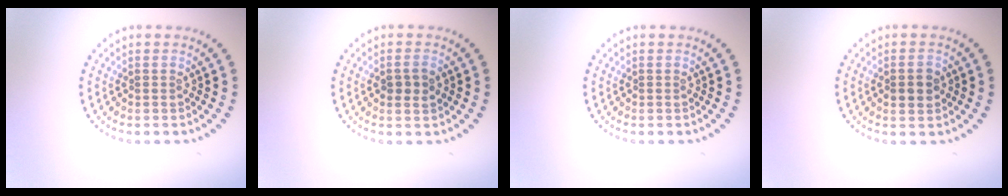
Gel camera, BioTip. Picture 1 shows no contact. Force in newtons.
{"total": 1.6, "press": 1.6, "slide": 0.3}
{"total": 0.0}
{"total": 2.4, "press": 2.4, "slide": 0.1}